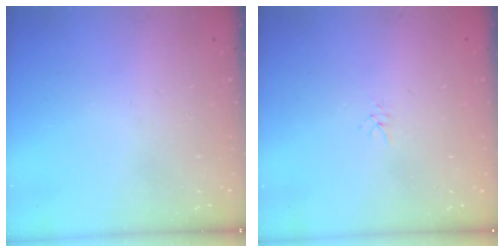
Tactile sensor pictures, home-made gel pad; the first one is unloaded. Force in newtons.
{"total": 1.9, "press": 1.9, "slide": 0.3}